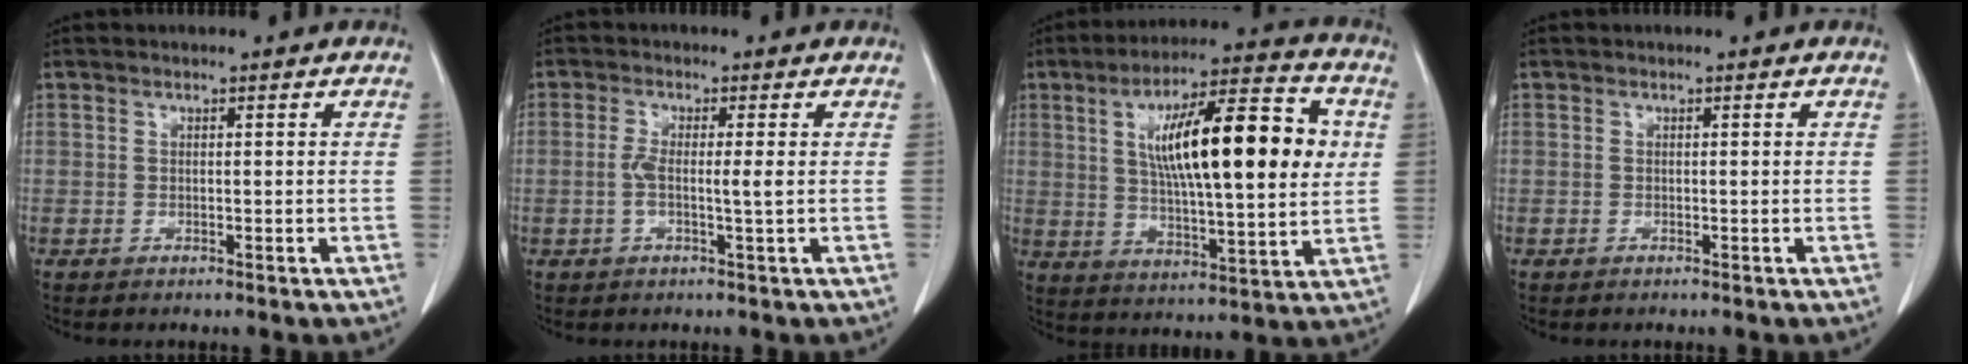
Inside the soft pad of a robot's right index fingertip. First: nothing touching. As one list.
[{"total": 3.3, "force": [-0.2, -0.1, 3.2], "torque": [-0.063, 0.003, -0.001]}, {"total": 19.9, "force": [4.2, 4.0, 19.0], "torque": [-0.308, 0.022, 0.064]}, {"total": 0.0}]